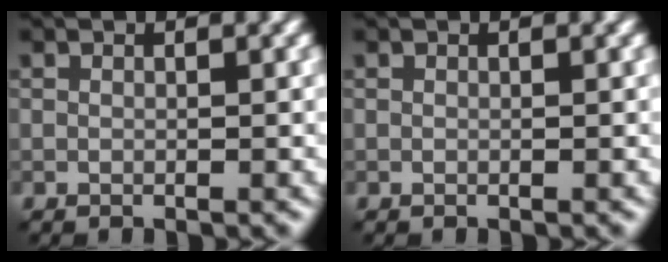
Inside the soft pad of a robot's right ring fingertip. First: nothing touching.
{"total": 0.0}